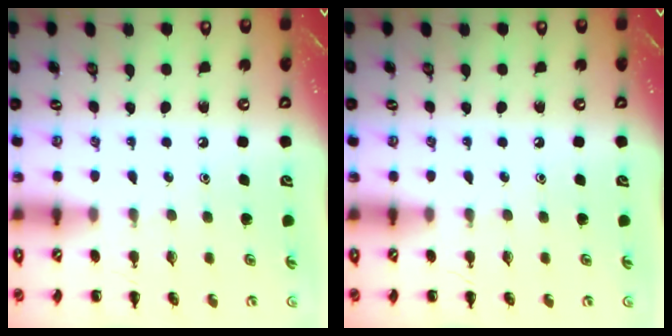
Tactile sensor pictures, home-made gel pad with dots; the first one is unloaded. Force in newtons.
{"total": 0.0}